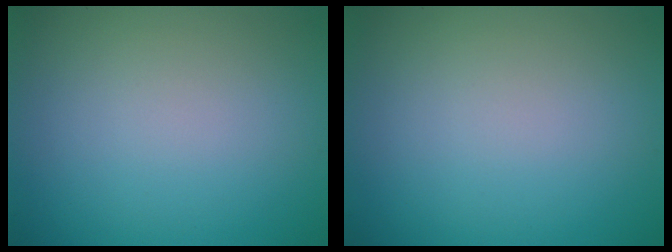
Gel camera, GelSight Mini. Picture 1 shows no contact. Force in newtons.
{"total": 0.0}